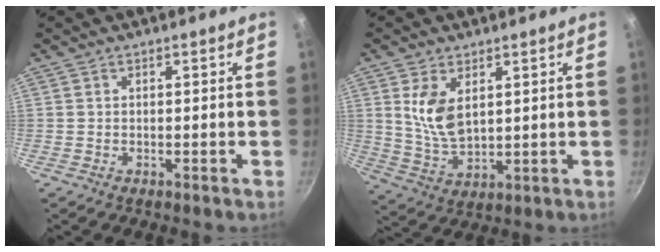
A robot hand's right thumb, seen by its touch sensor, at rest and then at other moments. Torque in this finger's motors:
{"motor_torque": [-0.26, 0.40, 0.70, -0.26, 0.05]}